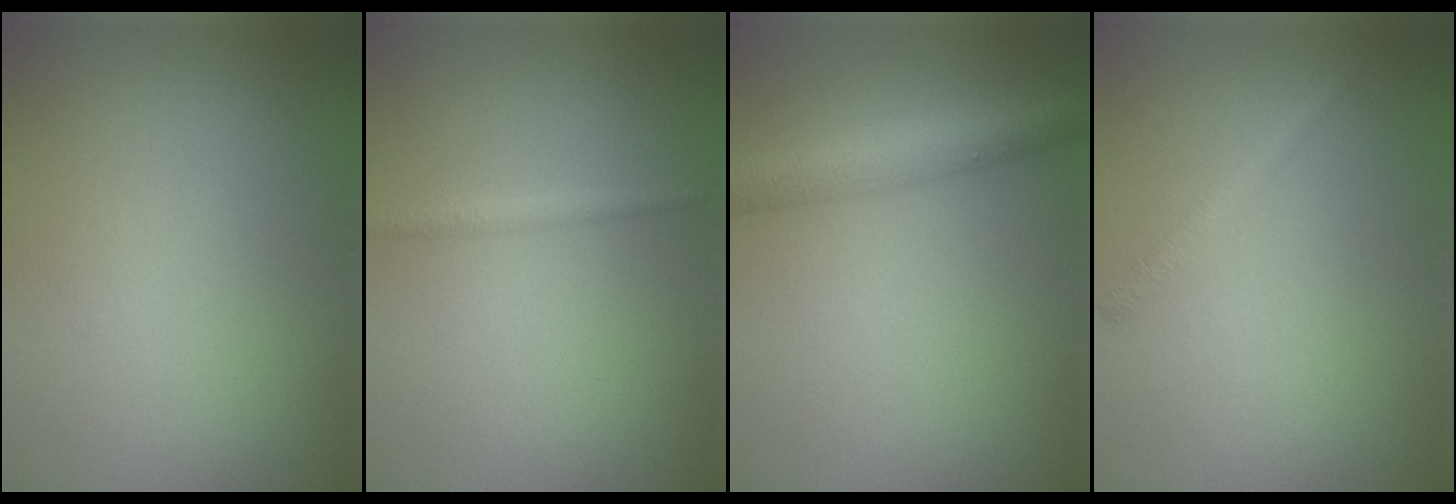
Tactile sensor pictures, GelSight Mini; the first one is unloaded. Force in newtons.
{"total": 1.1, "press": 1.1, "slide": 0.1}
{"total": 5.2, "press": 5.2, "slide": 0.1}
{"total": 1.4, "press": 1.4, "slide": 0.1}